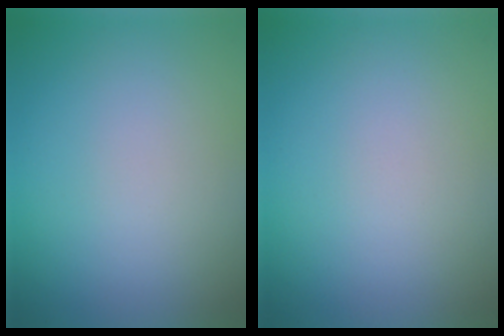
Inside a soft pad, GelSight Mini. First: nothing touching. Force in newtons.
{"total": 0.0}